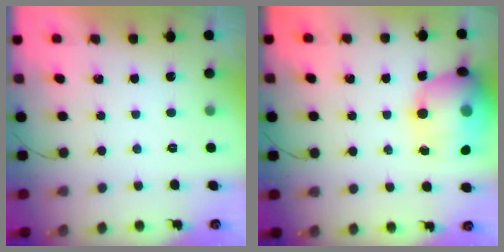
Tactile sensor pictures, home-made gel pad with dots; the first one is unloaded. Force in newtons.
{"total": 16.6, "press": 16.5, "slide": 1.7}